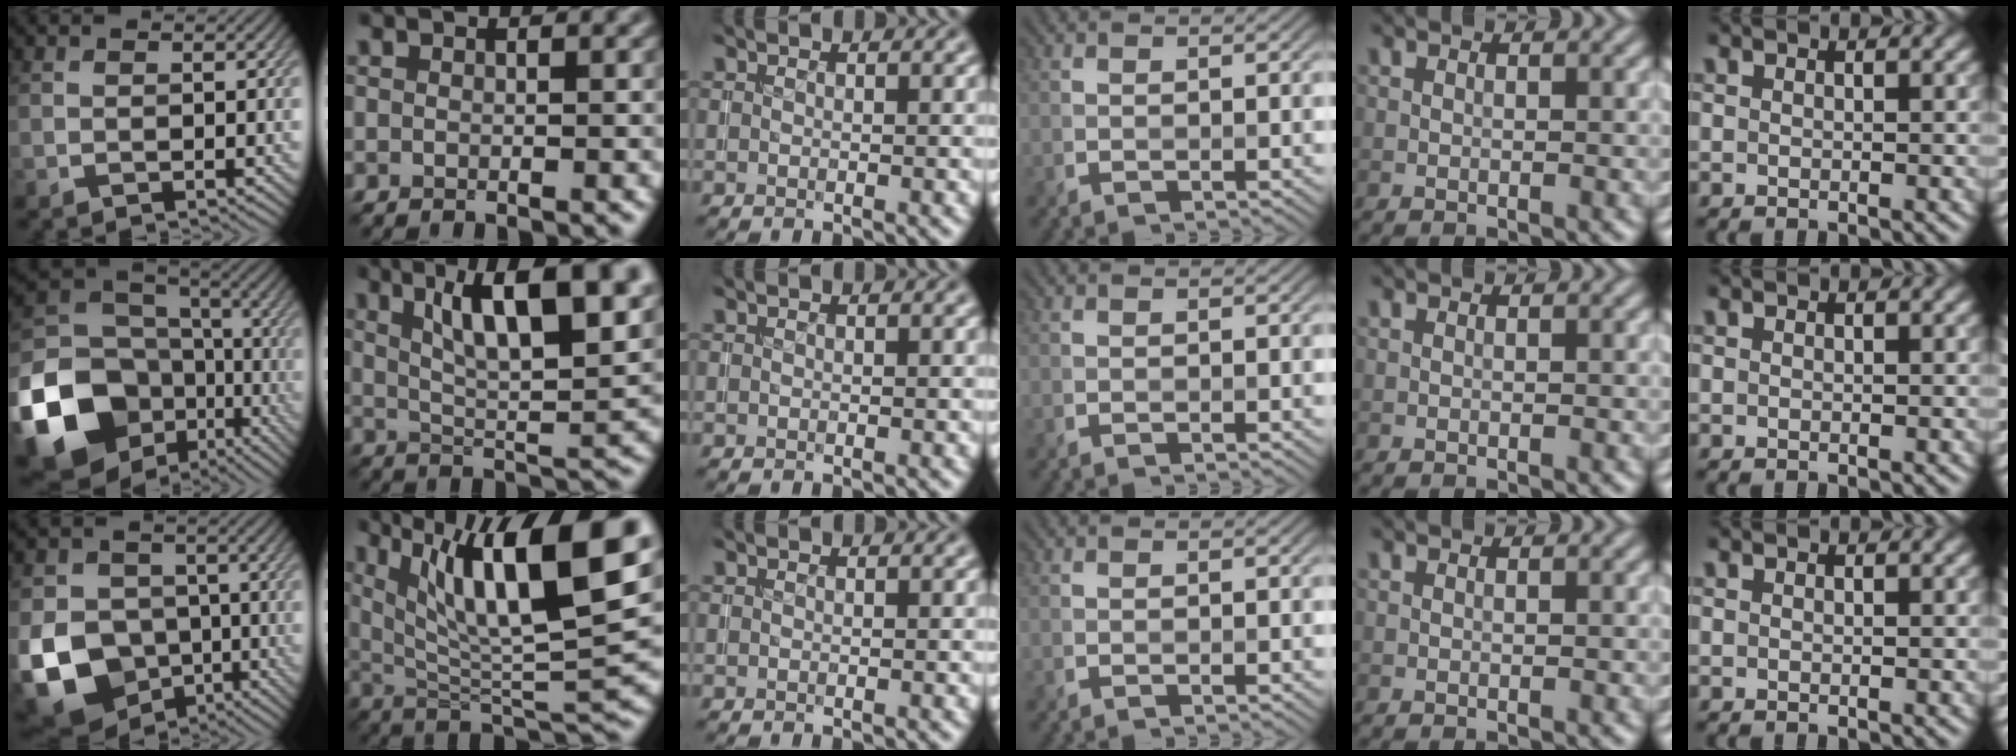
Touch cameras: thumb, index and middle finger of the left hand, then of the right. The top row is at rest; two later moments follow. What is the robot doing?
{"motion": "insert", "object": "coin"}